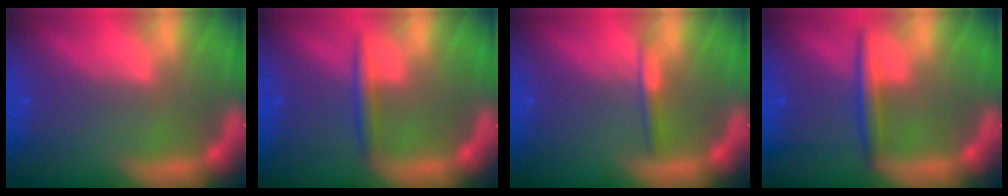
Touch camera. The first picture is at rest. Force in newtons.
{"total": 1.9}
{"total": 1.4}
{"total": 2.4}